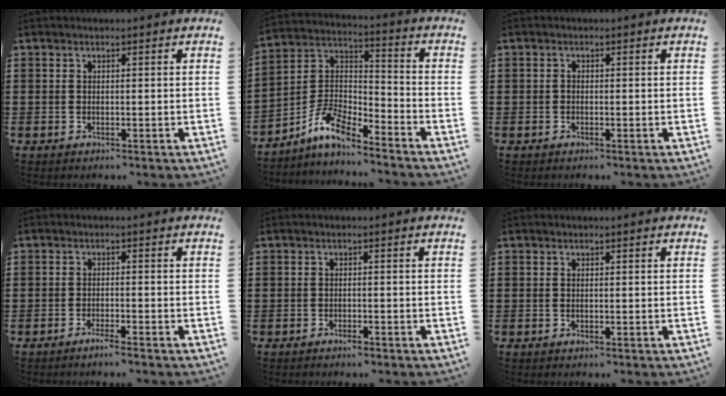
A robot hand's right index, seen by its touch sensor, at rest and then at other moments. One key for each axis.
{"total": 7.8, "fx": -6.0, "fy": 2.5, "fz": 4.3, "tx": -0.112, "ty": -0.002, "tz": -0.126}
{"total": 0.6, "fx": -0.3, "fy": 0.4, "fz": 0.3, "tx": -0.007, "ty": 0.001, "tz": -0.007}
{"total": 1.9, "fx": -1.7, "fy": -0.2, "fz": 0.9, "tx": -0.015, "ty": -0.002, "tz": -0.030}
{"total": 0.9, "fx": -0.8, "fy": 0.2, "fz": 0.3, "tx": -0.008, "ty": -0.001, "tz": -0.015}
{"total": 0.0}